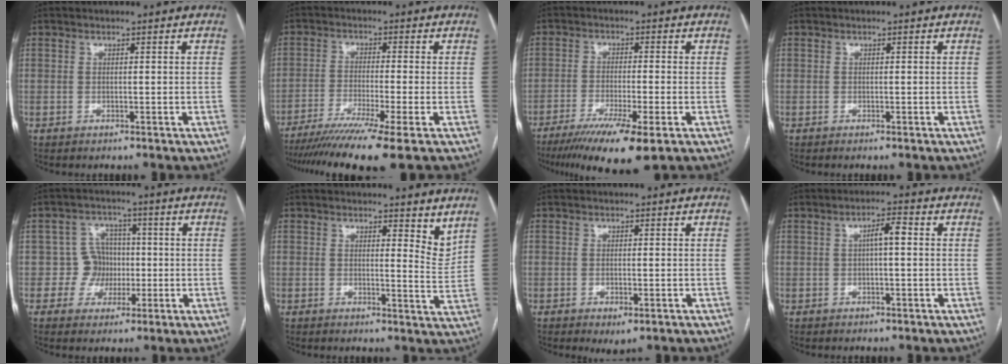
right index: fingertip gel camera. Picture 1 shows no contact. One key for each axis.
{"total": 12.3, "fx": -9.1, "fy": -1.6, "fz": 8.1, "tx": -0.129, "ty": -0.033, "tz": -0.142}
{"total": 11.0, "fx": -6.7, "fy": 0.9, "fz": 8.7, "tx": -0.141, "ty": -0.026, "tz": -0.108}
{"total": 0.0}
{"total": 5.5, "fx": -0.6, "fy": 5.4, "fz": 0.8, "tx": -0.004, "ty": 0.021, "tz": -0.008}
{"total": 4.7, "fx": 3.7, "fy": 1.4, "fz": 2.5, "tx": -0.022, "ty": -0.027, "tz": 0.035}
{"total": 2.5, "fx": -1.2, "fy": 0.8, "fz": 2.0, "tx": -0.028, "ty": -0.004, "tz": -0.010}
{"total": 3.2, "fx": 0.3, "fy": 0.6, "fz": 3.1, "tx": -0.052, "ty": 0.009, "tz": 0.005}